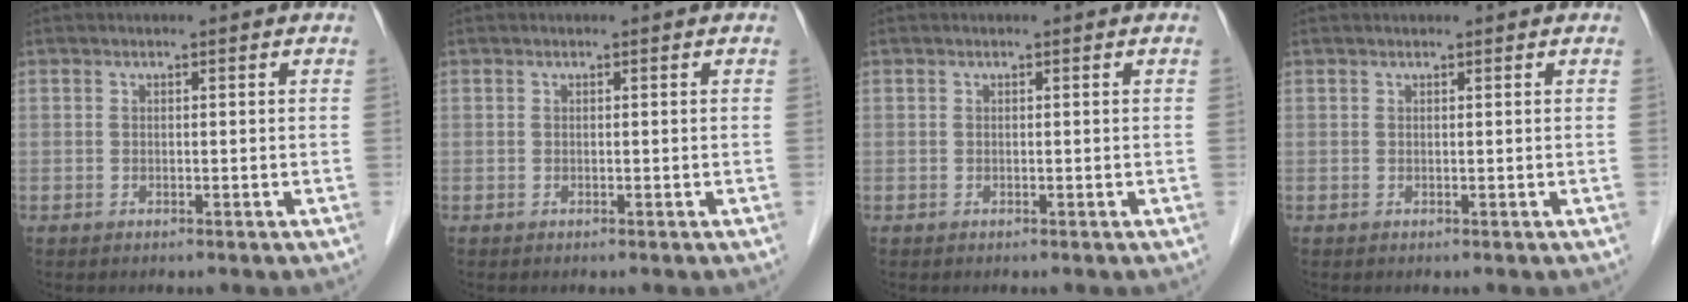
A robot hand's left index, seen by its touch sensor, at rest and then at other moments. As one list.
[{"total": 0.0}, {"total": 0.0}, {"total": 1.0, "force": [1.0, 0.1, 0.3], "torque": [-0.008, 0.016, 0.016]}]